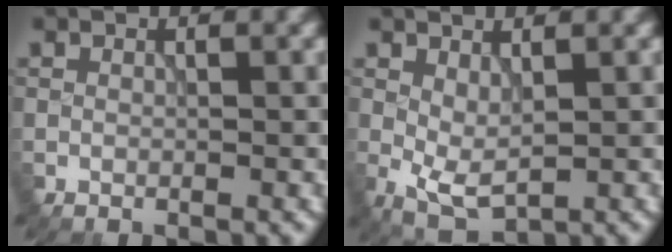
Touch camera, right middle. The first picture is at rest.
{"total": 2.9, "force": [0.5, 1.3, 2.5], "torque": [-0.055, -0.006, 0.012]}